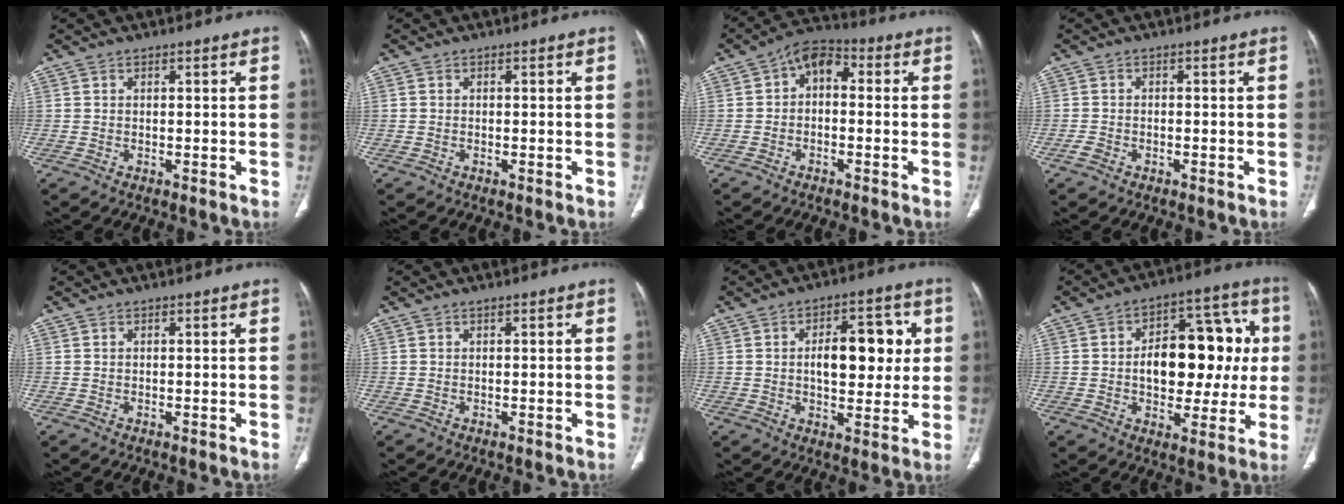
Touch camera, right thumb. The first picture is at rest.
{"total": 0.0}
{"total": 6.4, "force": [0.1, 4.2, 4.8], "torque": [-0.059, 0.028, -0.018]}
{"total": 1.6, "force": [-1.1, 0.9, 0.8], "torque": [-0.022, 0.005, -0.023]}
{"total": 0.0}
{"total": 0.0}
{"total": 12.7, "force": [1.8, 6.8, 10.6], "torque": [-0.109, 0.008, 0.026]}
{"total": 19.2, "force": [1.1, 11.5, 15.3], "torque": [-0.167, 0.036, 0.020]}